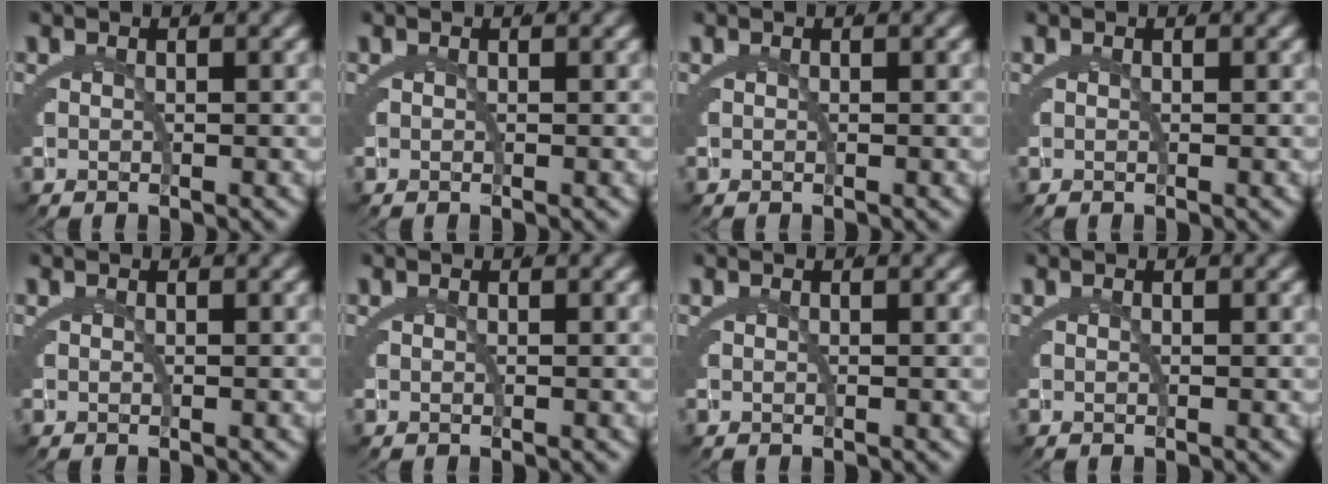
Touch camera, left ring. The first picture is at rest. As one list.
[{"total": 0.0}, {"total": 0.0}, {"total": 0.0}, {"total": 0.0}, {"total": 0.0}, {"total": 0.0}, {"total": 0.0}]